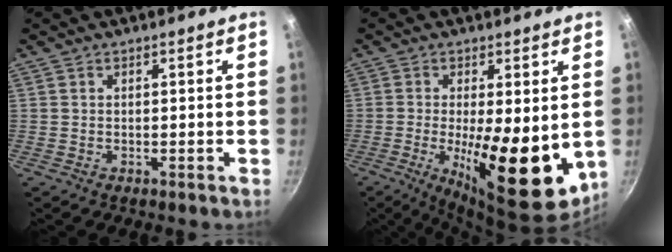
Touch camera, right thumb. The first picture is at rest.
{"total": 16.8, "force": [-1.7, 5.8, 15.7], "torque": [-0.222, -0.021, -0.017]}